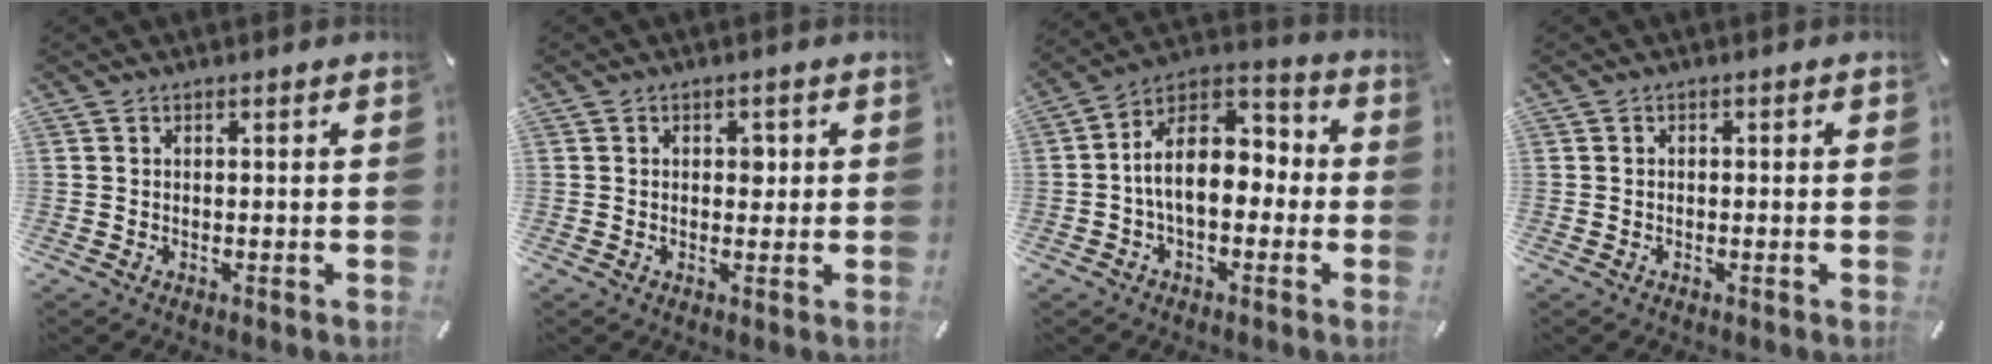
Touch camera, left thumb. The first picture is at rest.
{"total": 2.4, "force": [0.4, 1.8, 1.6], "torque": [-0.009, -0.002, -0.002]}
{"total": 13.3, "force": [-1.6, 8.5, 10.1], "torque": [-0.183, 0.012, -0.031]}
{"total": 0.7, "force": [-0.3, 0.4, 0.4], "torque": [-0.009, 0.001, -0.007]}